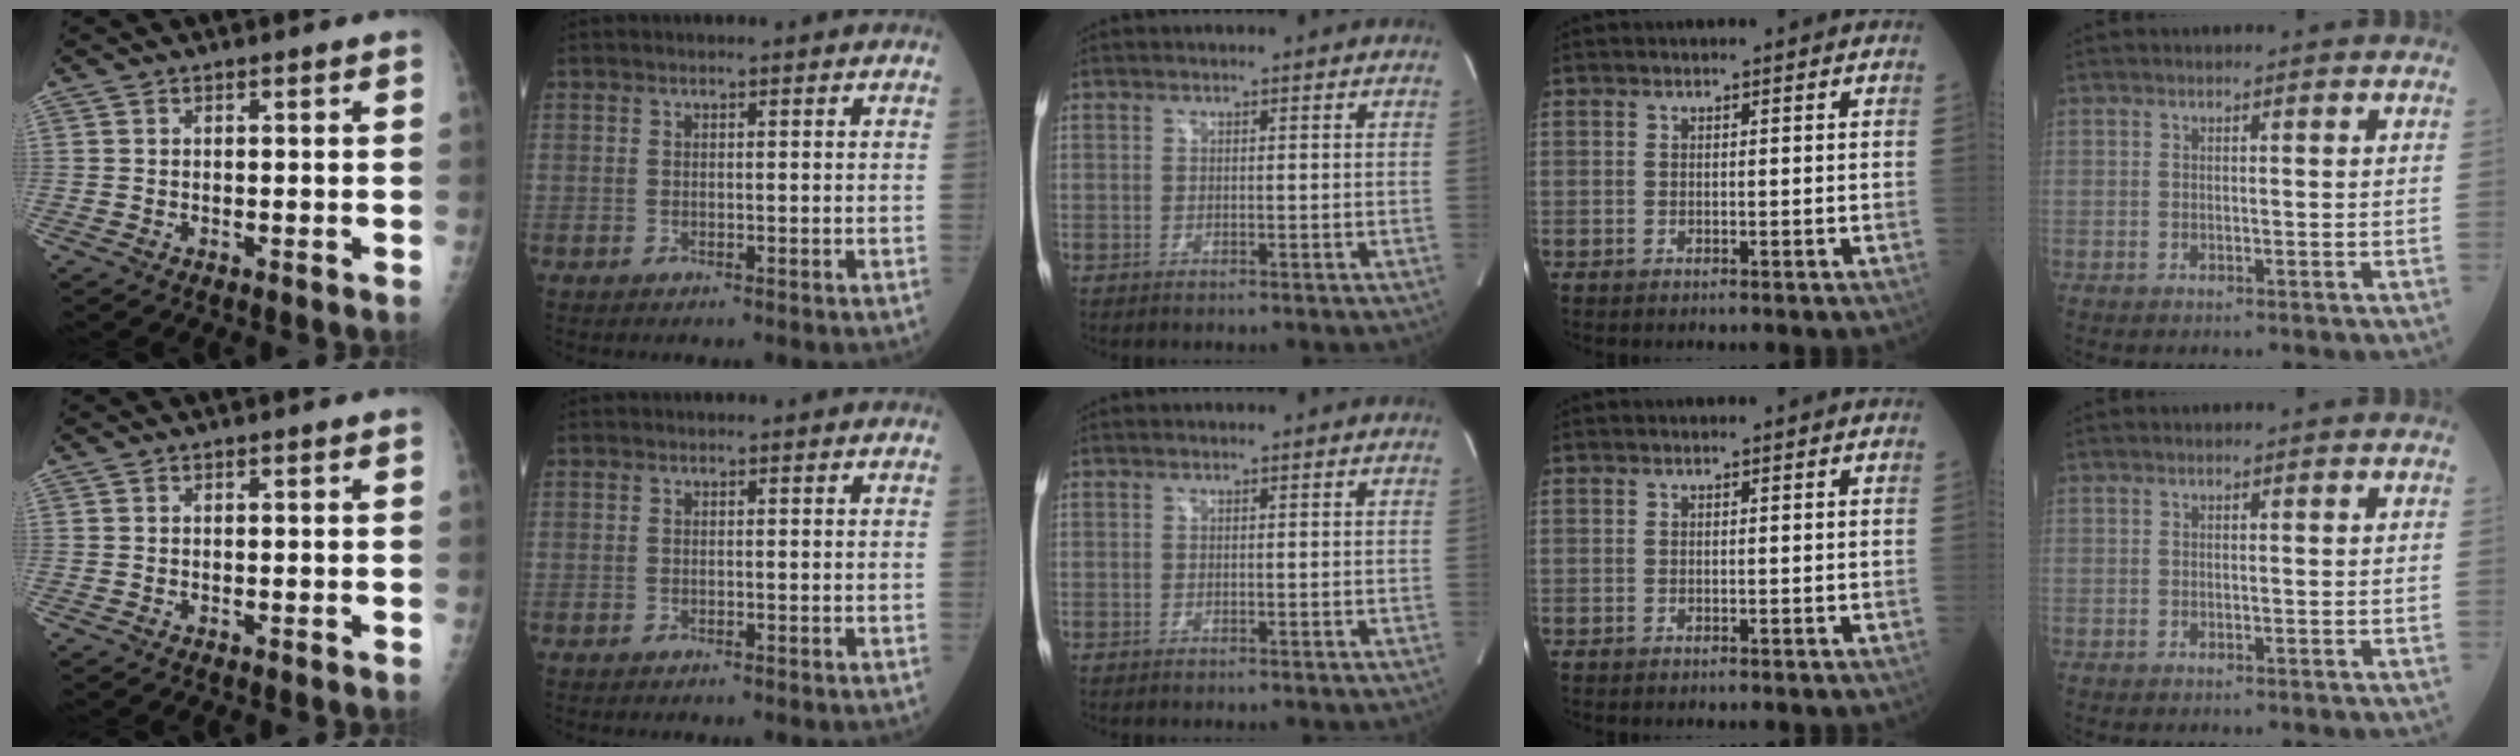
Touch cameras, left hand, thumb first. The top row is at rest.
{}